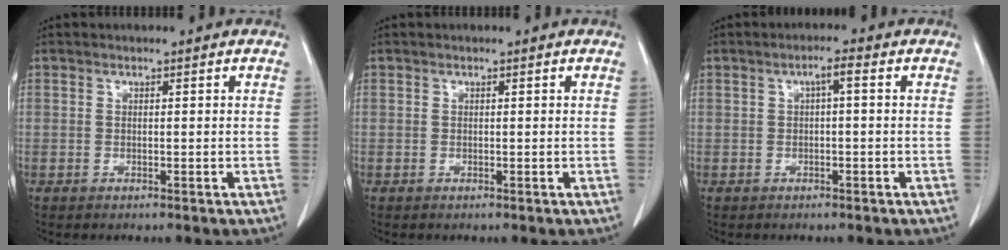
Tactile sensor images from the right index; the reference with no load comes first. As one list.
[{"total": 0.0}, {"total": 2.5, "force": [0.6, 0.6, 2.4], "torque": [-0.043, 0.009, 0.011]}]